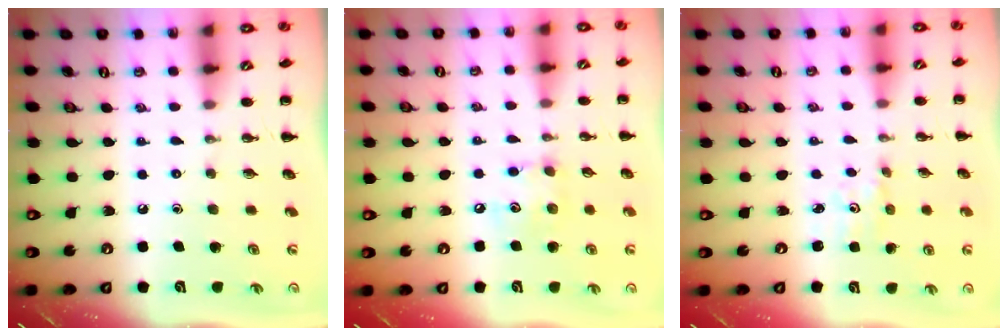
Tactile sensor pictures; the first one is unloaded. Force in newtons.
{"total": 6.4, "press": 6.4, "slide": 0.6}
{"total": 1.6, "press": 1.6, "slide": 0.4}